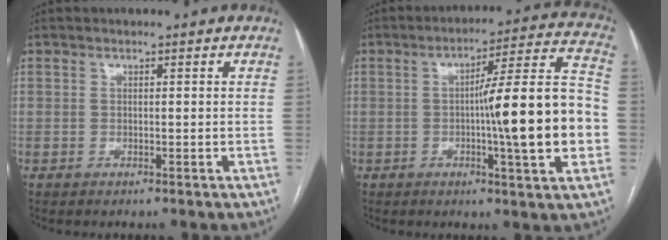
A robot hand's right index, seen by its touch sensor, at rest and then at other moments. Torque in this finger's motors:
{"motor_torque": [0.45, -0.22, 0.47, 0.09]}